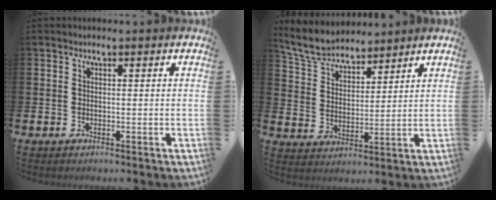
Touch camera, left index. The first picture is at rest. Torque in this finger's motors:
{"motor_torque": [0.44, -0.37, 0.06, 0.09]}